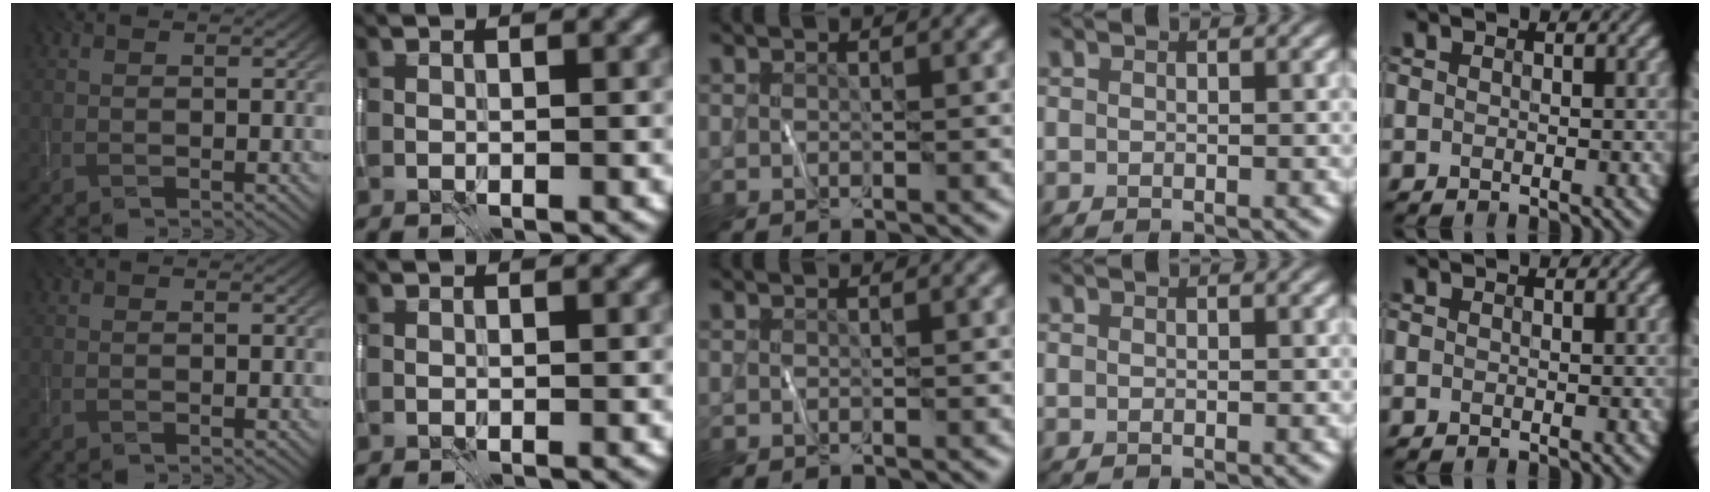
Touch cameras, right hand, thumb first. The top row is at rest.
{}